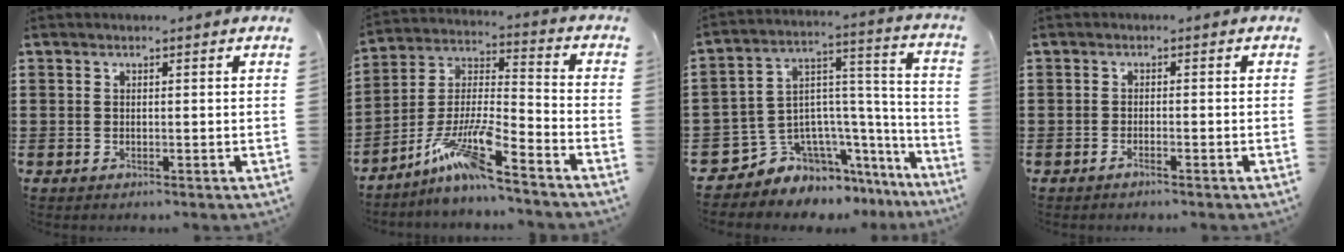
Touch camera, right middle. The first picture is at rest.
{"total": 10.6, "force": [-8.0, 0.8, 6.8], "torque": [-0.152, -0.008, -0.162]}
{"total": 7.0, "force": [-5.1, 4.8, 0.8], "torque": [-0.043, -0.010, -0.094]}
{"total": 1.0, "force": [-0.8, 0.0, 0.6], "torque": [-0.011, -0.002, -0.015]}